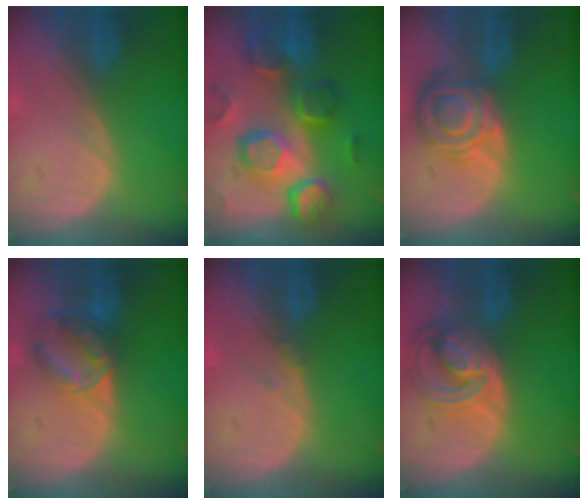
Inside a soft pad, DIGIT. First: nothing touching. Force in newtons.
{"total": 12.1, "press": 10.5, "slide": 6.0}
{"total": 8.2, "press": 7.2, "slide": 3.9}
{"total": 7.3, "press": 6.0, "slide": 4.0}
{"total": 0.7, "press": 0.7, "slide": 0.3}
{"total": 8.5, "press": 7.4, "slide": 4.3}